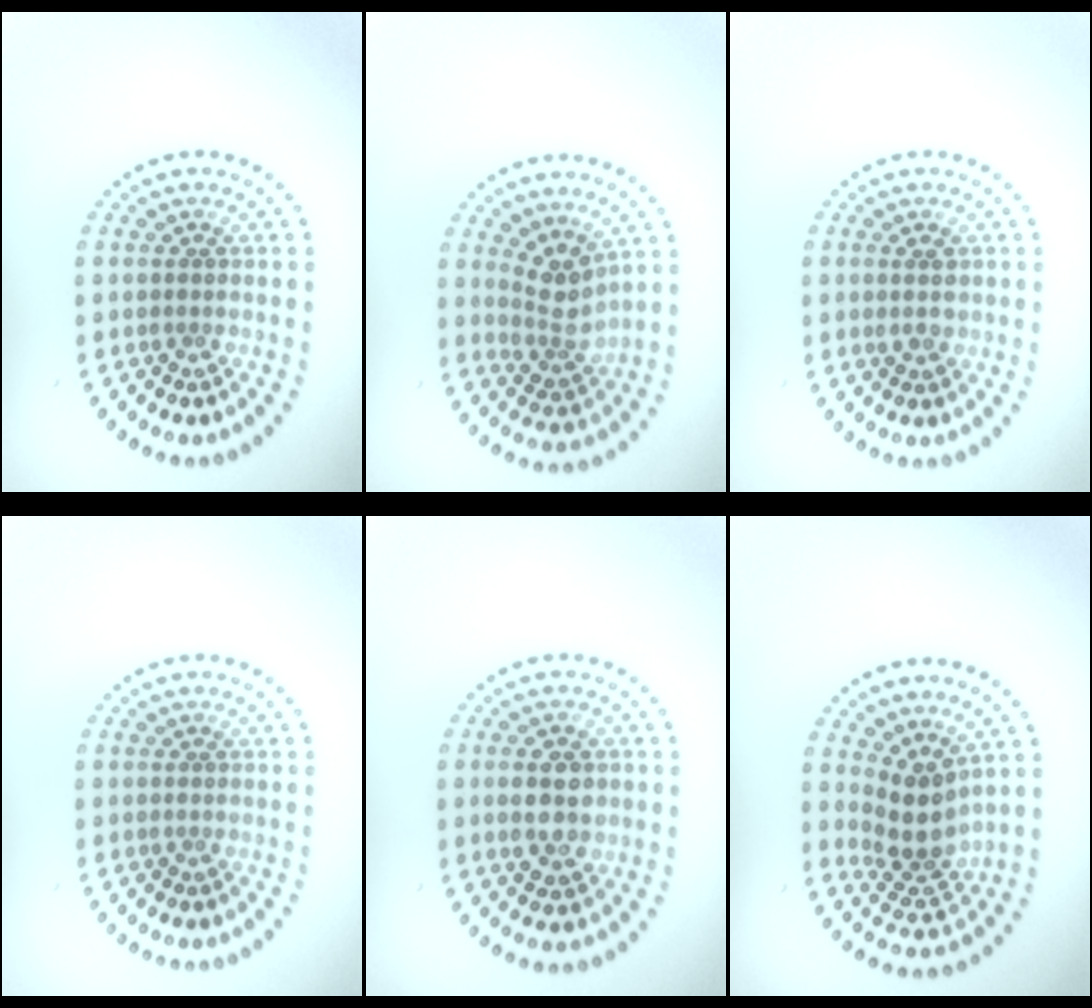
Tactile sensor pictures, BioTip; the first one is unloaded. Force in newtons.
{"total": 2.9, "press": 2.2, "slide": 1.9}
{"total": 1.6, "press": 1.6, "slide": 0.4}
{"total": 0.0}
{"total": 3.4, "press": 3.4, "slide": 0.2}
{"total": 3.8, "press": 2.9, "slide": 2.4}